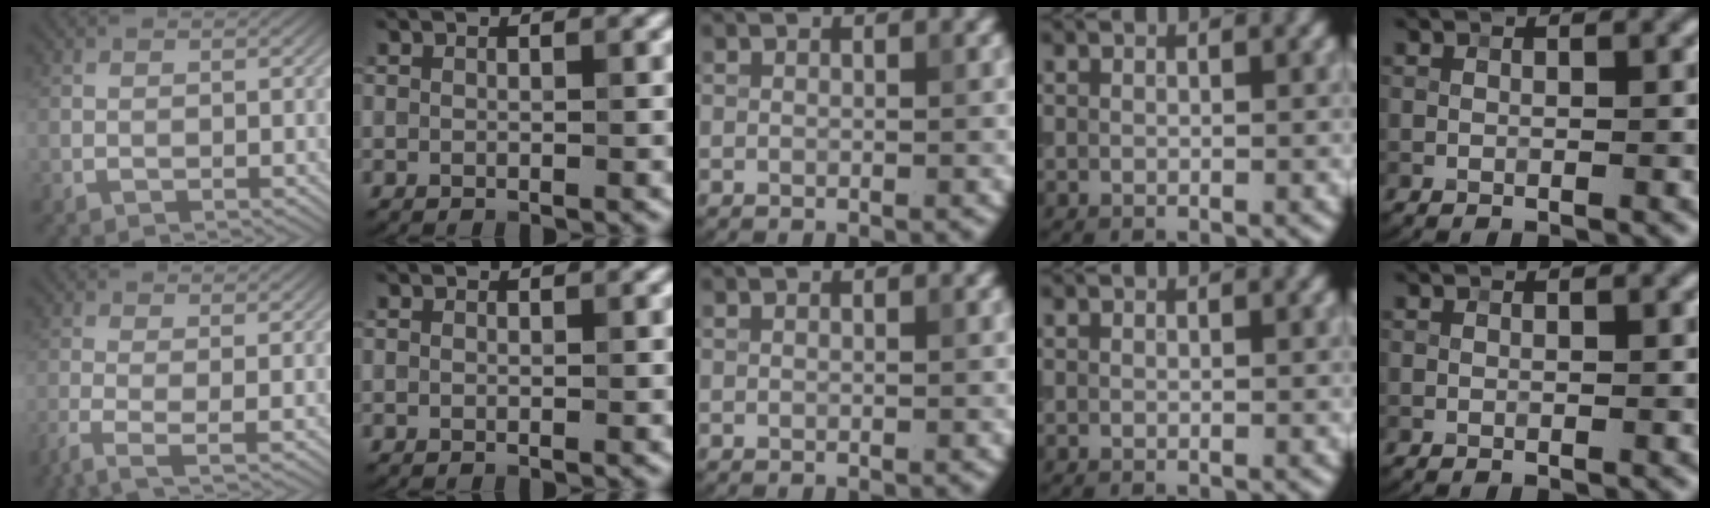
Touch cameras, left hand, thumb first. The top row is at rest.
{"thumb": {"total": 3.4, "force": [-1.8, 0.8, 2.8], "torque": [-0.060, -0.003, -0.048]}}